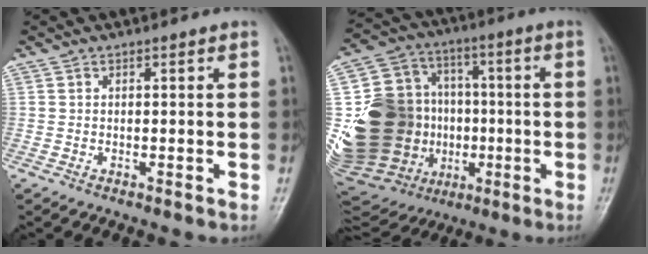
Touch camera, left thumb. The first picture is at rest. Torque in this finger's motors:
{"motor_torque": [1.53, 3.48, 1.21, -0.11, 0.32]}